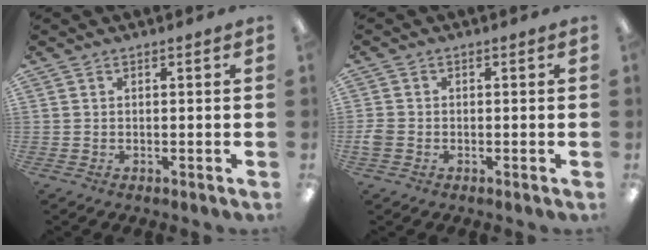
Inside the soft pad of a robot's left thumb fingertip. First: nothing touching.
{"total": 2.7, "force": [-0.9, 2.1, 1.4], "torque": [-0.020, 0.007, -0.014]}